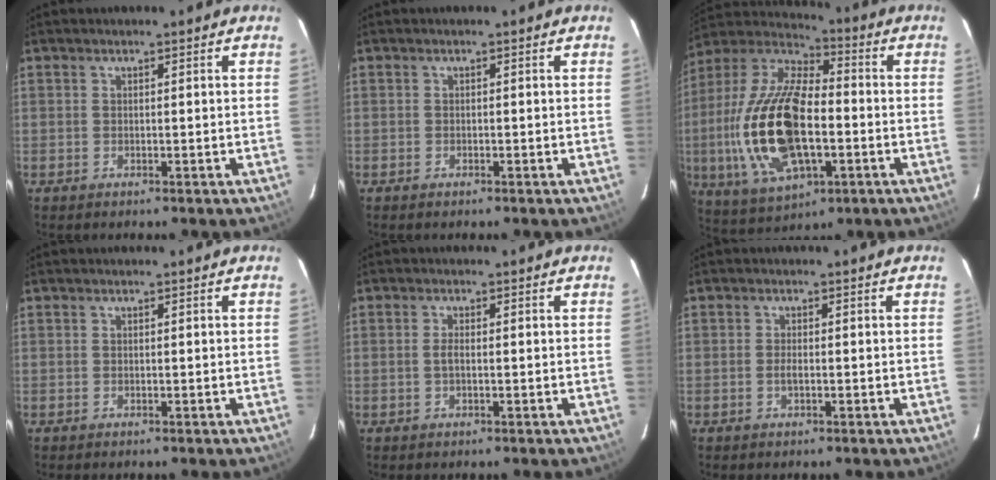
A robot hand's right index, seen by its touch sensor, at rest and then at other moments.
{"total": 0.5, "force": [-0.4, 0.2, 0.1], "torque": [-0.004, 0.001, -0.010]}
{"total": 22.9, "force": [-3.7, 10.6, 19.9], "torque": [-0.424, -0.005, -0.064]}
{"total": 0.0}
{"total": 1.3, "force": [0.0, 0.1, 1.3], "torque": [-0.026, 0.001, -0.003]}
{"total": 1.1, "force": [-0.3, 0.2, 1.0], "torque": [-0.021, -0.001, -0.006]}